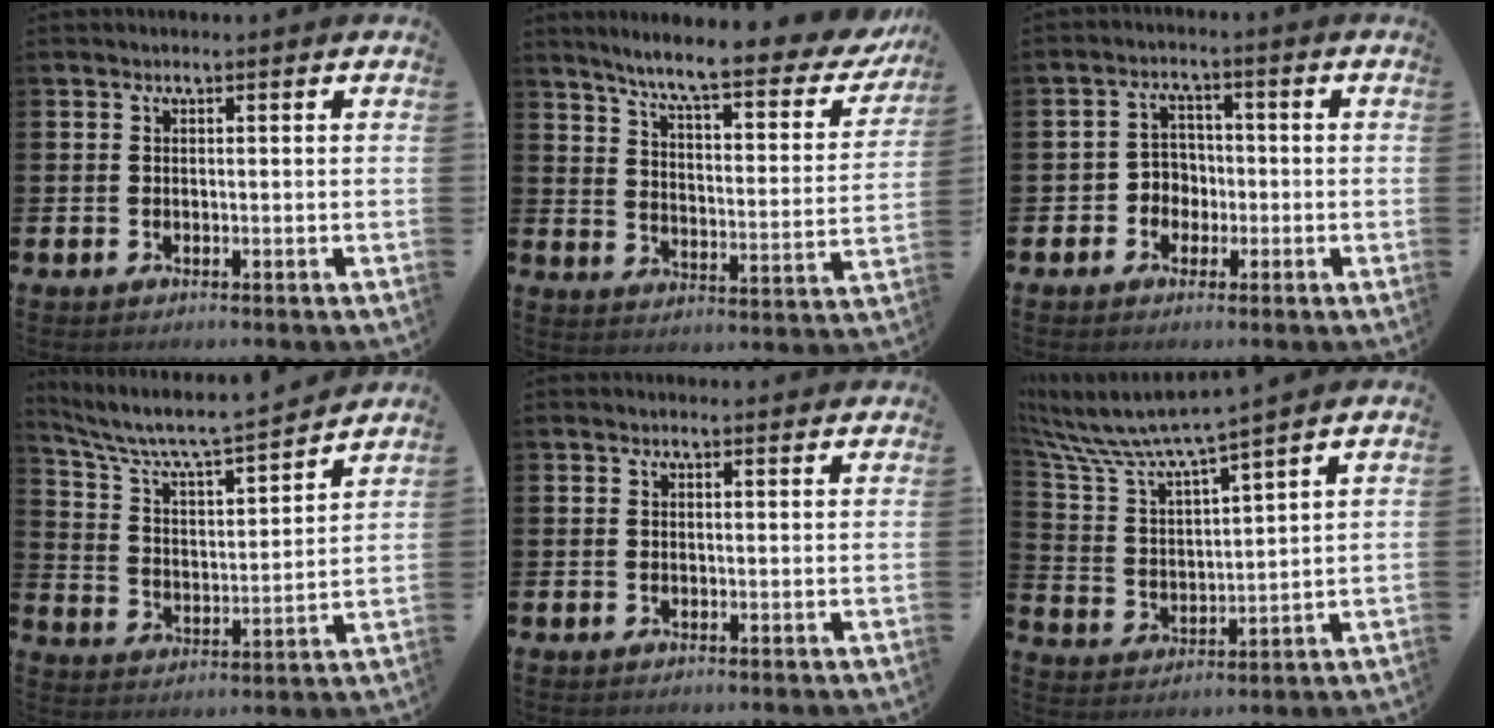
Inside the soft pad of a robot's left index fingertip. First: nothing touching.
{"total": 7.8, "force": [6.7, 0.9, 3.9], "torque": [-0.090, -0.054, 0.104]}
{"total": 3.4, "force": [-1.1, 3.1, 0.8], "torque": [-0.021, 0.001, -0.031]}
{"total": 7.2, "force": [6.6, 0.9, 2.6], "torque": [-0.083, -0.053, 0.108]}
{"total": 1.0, "force": [0.9, 0.1, 0.2], "torque": [0.008, -0.002, 0.015]}
{"total": 7.3, "force": [6.8, 0.5, 2.6], "torque": [-0.085, -0.050, 0.112]}